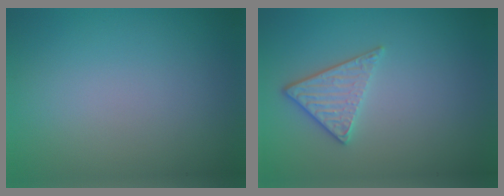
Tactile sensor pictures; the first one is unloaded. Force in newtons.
{"total": 2.8, "press": 2.4, "slide": 1.3}